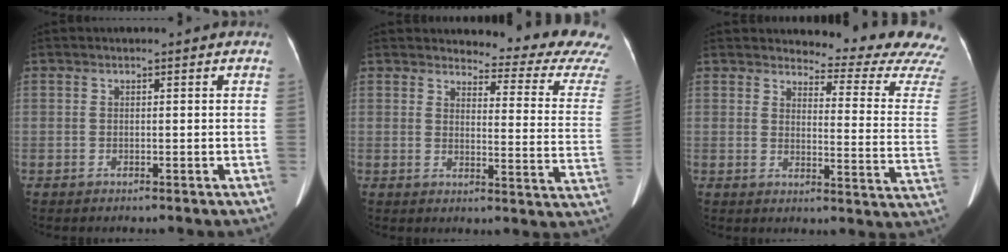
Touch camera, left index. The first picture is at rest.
{"total": 16.0, "force": [15.6, 0.5, 3.5], "torque": [-0.028, -0.121, 0.151]}
{"total": 16.5, "force": [16.2, 0.2, 3.0], "torque": [-0.024, -0.137, 0.161]}